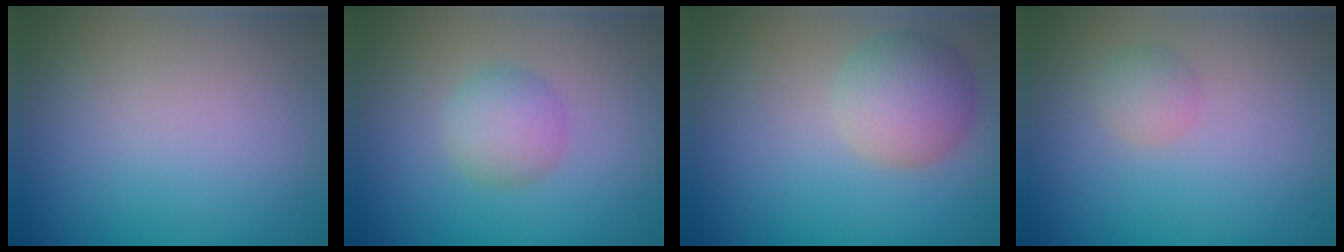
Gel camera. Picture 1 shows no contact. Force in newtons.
{"total": 2.5, "press": 2.5, "slide": 0.1}
{"total": 3.8, "press": 3.8, "slide": 0.3}
{"total": 1.4, "press": 1.4, "slide": 0.0}